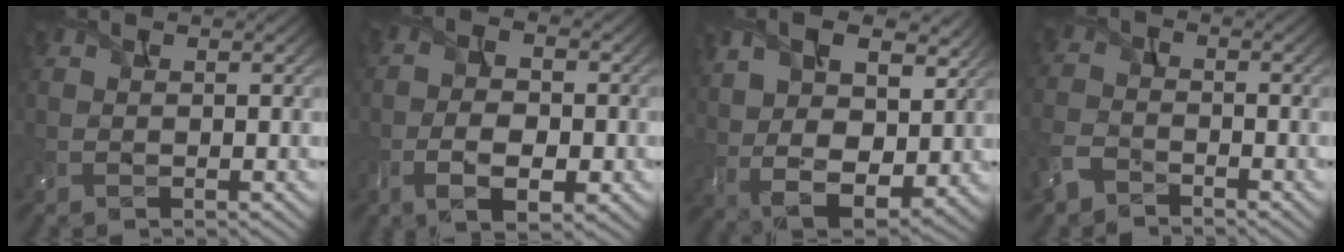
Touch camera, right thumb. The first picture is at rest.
{"total": 6.9, "force": [-2.2, 3.5, 5.5], "torque": [-0.112, -0.007, -0.040]}
{"total": 14.0, "force": [4.9, 8.0, 10.4], "torque": [-0.217, 0.004, 0.085]}
{"total": 4.4, "force": [-3.1, 2.4, 2.1], "torque": [-0.053, -0.007, -0.077]}